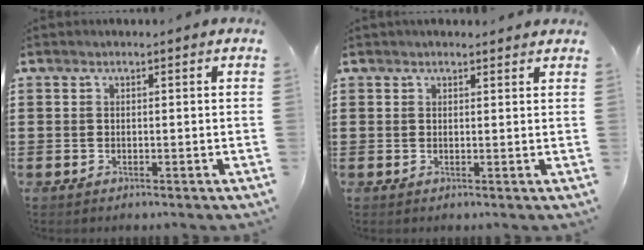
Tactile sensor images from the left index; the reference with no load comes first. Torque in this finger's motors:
{"motor_torque": [1.07, -1.07, 0.27, 0.00]}